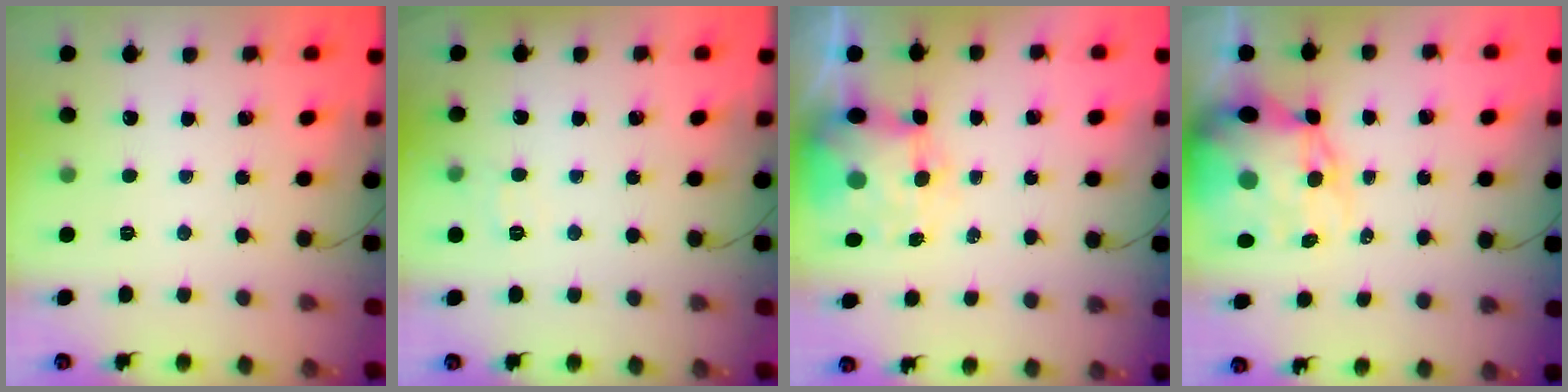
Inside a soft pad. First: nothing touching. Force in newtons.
{"total": 5.6, "press": 5.4, "slide": 1.2}
{"total": 7.2, "press": 7.0, "slide": 1.7}
{"total": 15.6, "press": 15.2, "slide": 3.6}